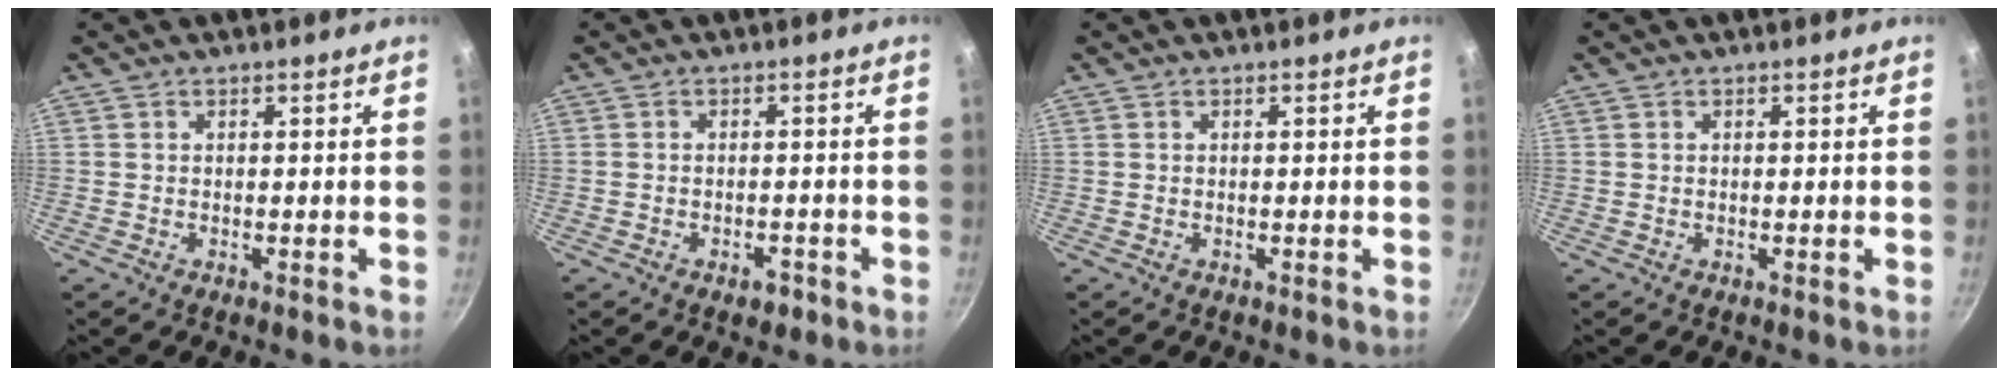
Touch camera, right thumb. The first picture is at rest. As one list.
[{"total": 2.6, "force": [-1.6, 1.5, 1.5], "torque": [-0.014, 0.016, -0.016]}, {"total": 0.0}, {"total": 0.0}]